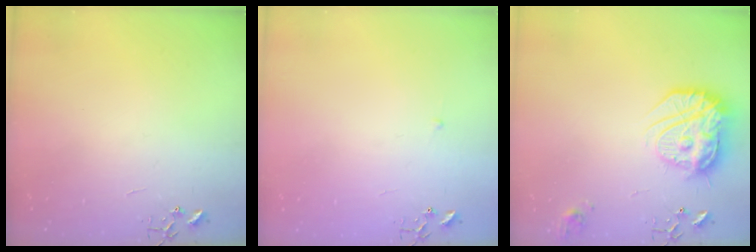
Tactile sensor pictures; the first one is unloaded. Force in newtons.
{"total": 2.3, "press": 2.3, "slide": 0.3}
{"total": 19.3, "press": 19.2, "slide": 1.7}